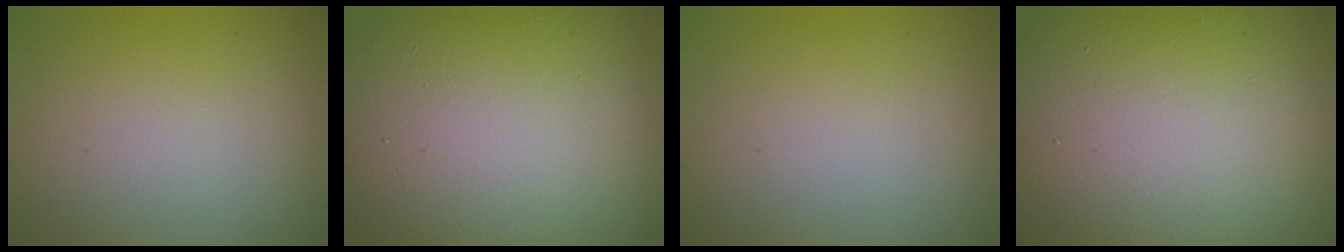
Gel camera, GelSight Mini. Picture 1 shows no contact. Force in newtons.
{"total": 17.3, "press": 17.3, "slide": 1.4}
{"total": 0.0}
{"total": 24.5, "press": 24.5, "slide": 0.8}